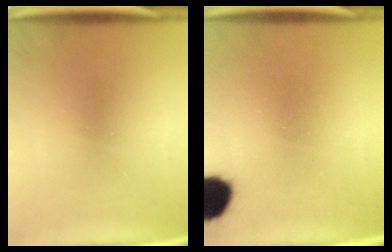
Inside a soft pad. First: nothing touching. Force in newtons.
{"total": 9.4}